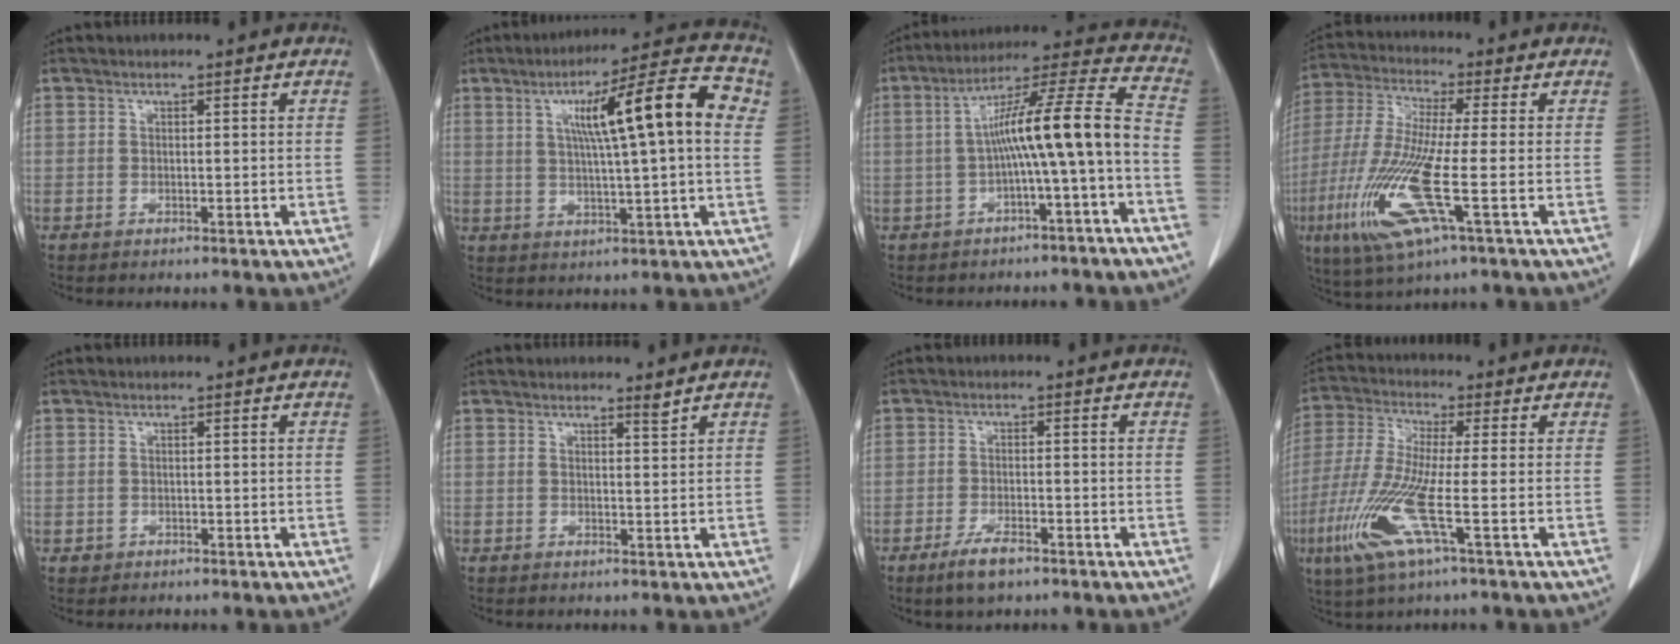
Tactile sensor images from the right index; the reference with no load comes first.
{"total": 14.8, "force": [3.0, 0.2, 14.5], "torque": [-0.218, 0.024, 0.045]}
{"total": 12.9, "force": [-2.4, -0.3, 12.6], "torque": [-0.203, 0.036, -0.040]}
{"total": 14.2, "force": [-4.5, 1.2, 13.5], "torque": [-0.295, -0.026, -0.089]}
{"total": 0.9, "force": [-0.4, 0.8, 0.0], "torque": [-0.004, 0.004, -0.004]}
{"total": 1.0, "force": [0.9, -0.2, 0.3], "torque": [-0.016, -0.007, 0.019]}
{"total": 4.6, "force": [-3.2, 1.3, 3.1], "torque": [-0.065, -0.003, -0.053]}
{"total": 11.4, "force": [-4.0, 0.7, 10.7], "torque": [-0.236, -0.021, -0.084]}